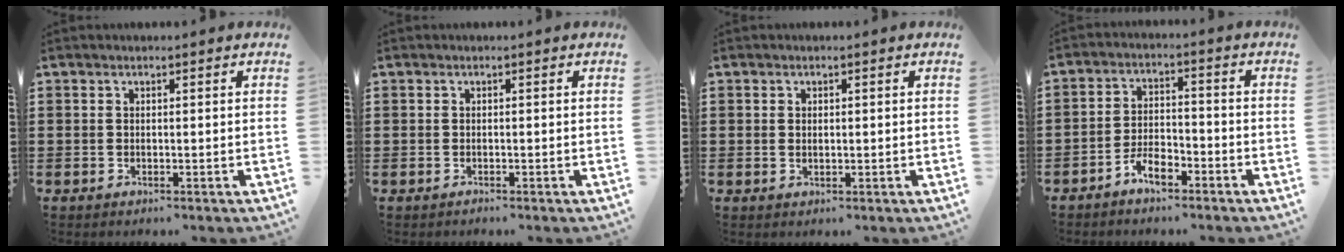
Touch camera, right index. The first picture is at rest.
{"total": 0.0}
{"total": 0.8, "force": [0.2, 0.5, 0.5], "torque": [-0.013, 0.003, 0.003]}
{"total": 4.5, "force": [-3.4, 1.7, 2.5], "torque": [-0.050, 0.008, -0.066]}